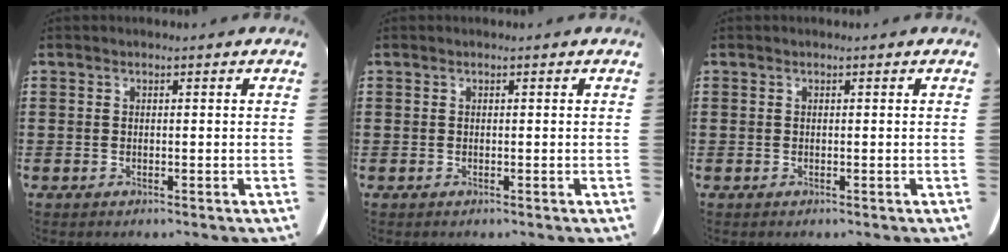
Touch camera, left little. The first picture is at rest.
{"total": 0.0}
{"total": 0.0}